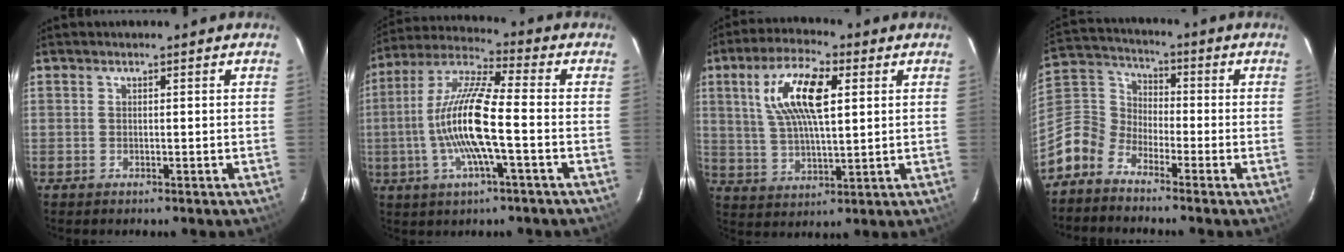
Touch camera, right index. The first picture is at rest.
{"total": 14.8, "force": [-2.9, 1.9, 14.4], "torque": [-0.283, 0.001, -0.059]}
{"total": 13.5, "force": [4.2, 5.0, 11.8], "torque": [-0.228, 0.018, 0.082]}
{"total": 9.6, "force": [-6.8, 6.0, 3.0], "torque": [-0.080, 0.032, -0.158]}